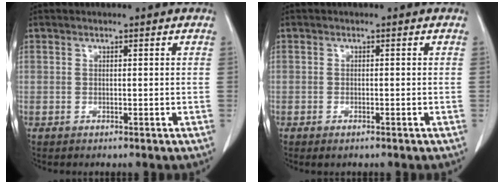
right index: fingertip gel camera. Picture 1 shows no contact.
{"total": 0.9, "force": [-0.6, 0.2, 0.6], "torque": [-0.012, -0.002, -0.007]}